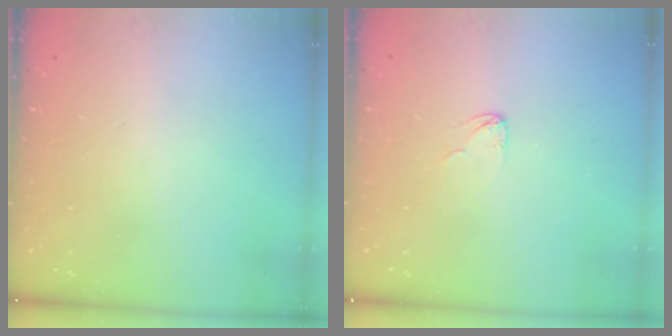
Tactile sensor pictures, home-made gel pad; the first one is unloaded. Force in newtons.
{"total": 2.7, "press": 2.7, "slide": 0.2}